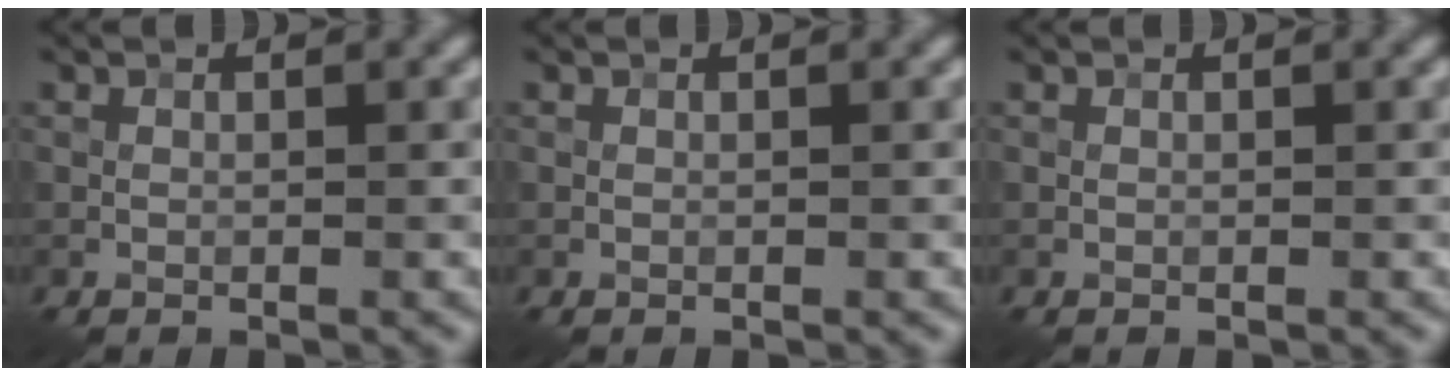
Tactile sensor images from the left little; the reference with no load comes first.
{"total": 0.0}
{"total": 0.0}